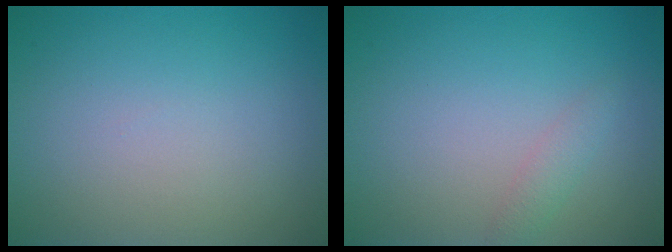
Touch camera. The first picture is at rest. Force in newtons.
{"total": 1.2, "press": 1.2, "slide": 0.1}